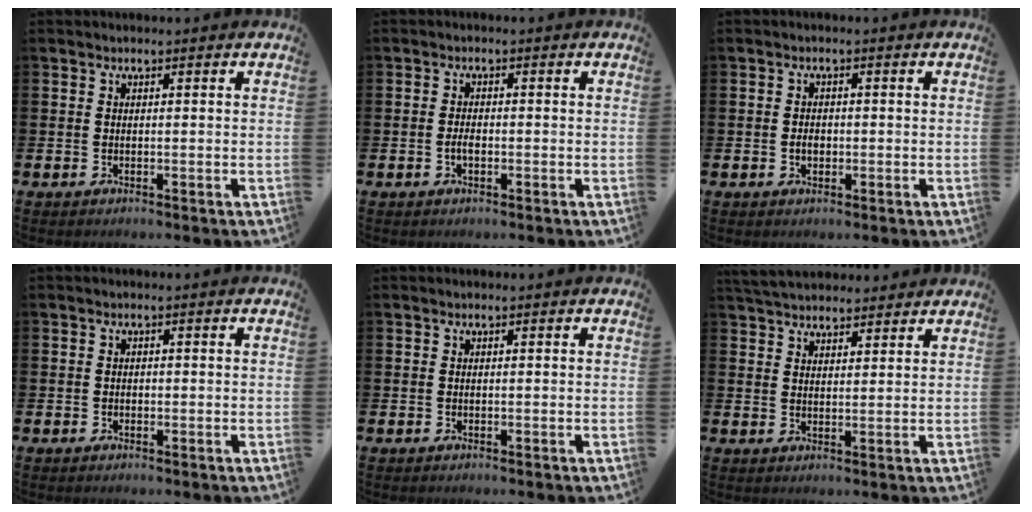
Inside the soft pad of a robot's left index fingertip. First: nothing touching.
{"total": 1.6, "force": [-0.4, 0.8, 1.3], "torque": [-0.024, 0.001, -0.008]}
{"total": 1.7, "force": [-0.3, 1.3, 1.1], "torque": [-0.013, 0.003, -0.009]}
{"total": 0.7, "force": [-0.2, 0.7, 0.2], "torque": [-0.012, 0.007, -0.004]}
{"total": 0.0}
{"total": 4.3, "force": [4.2, 1.0, 0.3], "torque": [-0.013, -0.019, 0.077]}